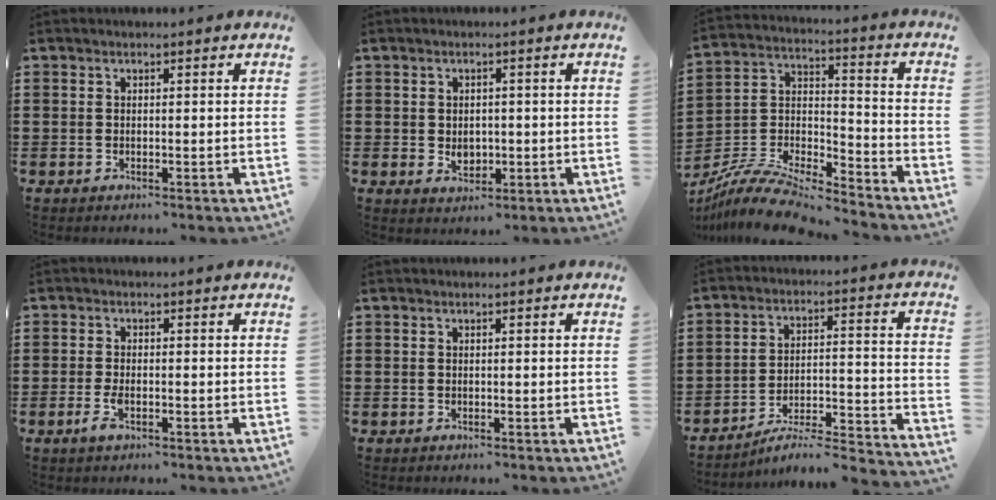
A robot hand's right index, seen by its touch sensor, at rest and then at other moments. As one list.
[{"total": 2.4, "force": [0.0, 1.9, 1.4], "torque": [-0.023, 0.003, -0.004]}, {"total": 10.2, "force": [-9.4, 2.0, 3.6], "torque": [-0.072, 0.017, -0.187]}, {"total": 2.5, "force": [-1.0, 0.8, 2.1], "torque": [-0.054, -0.008, -0.022]}, {"total": 0.0}, {"total": 3.9, "force": [-3.3, 0.4, 2.0], "torque": [-0.042, -0.021, -0.071]}]